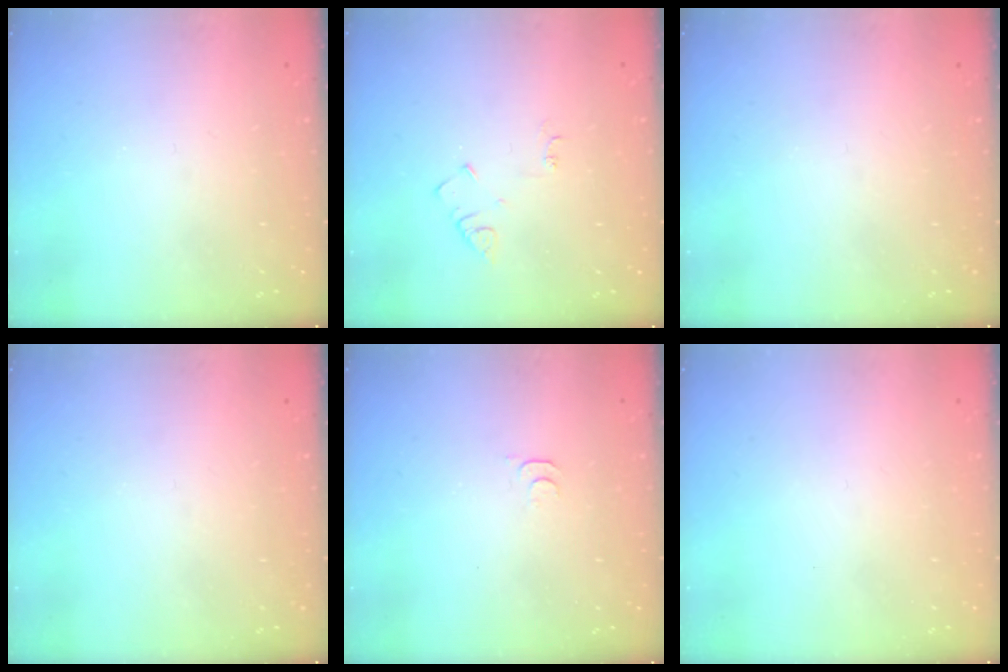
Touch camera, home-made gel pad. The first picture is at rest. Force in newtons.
{"total": 4.8, "press": 4.8, "slide": 0.8}
{"total": 0.0}
{"total": 0.0}
{"total": 4.9, "press": 4.9, "slide": 0.5}
{"total": 1.8, "press": 1.7, "slide": 0.1}